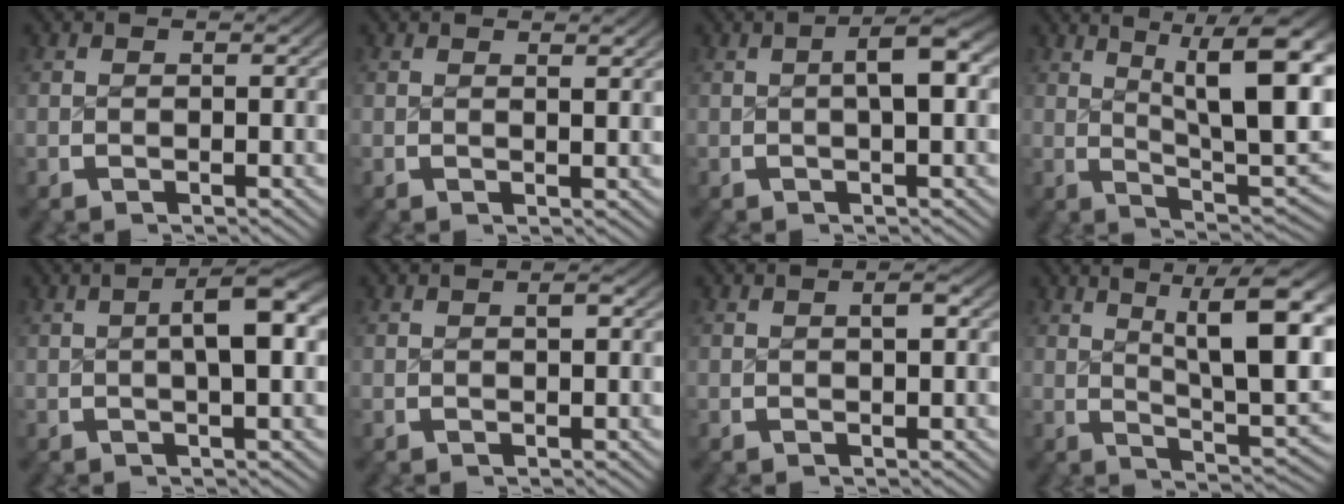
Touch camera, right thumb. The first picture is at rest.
{"total": 1.0, "force": [0.7, -0.1, 0.6], "torque": [-0.009, -0.002, 0.013]}
{"total": 3.8, "force": [0.4, 1.2, 3.6], "torque": [-0.055, 0.011, 0.004]}
{"total": 12.6, "force": [2.8, 6.3, 10.5], "torque": [-0.143, -0.021, 0.049]}
{"total": 5.5, "force": [0.7, 1.8, 5.1], "torque": [-0.073, 0.012, 0.006]}
{"total": 0.7, "force": [0.0, 0.2, 0.7], "torque": [-0.007, 0.002, 0.001]}
{"total": 1.0, "force": [0.0, 0.3, 1.0], "torque": [-0.013, 0.002, 0.001]}
{"total": 11.6, "force": [2.7, 5.3, 9.9], "torque": [-0.124, -0.009, 0.043]}